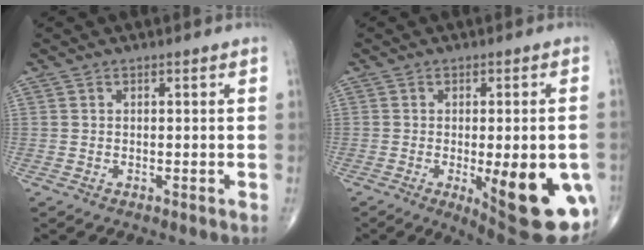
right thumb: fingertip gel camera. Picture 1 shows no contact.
{"total": 19.1, "force": [-5.2, 6.1, 17.4], "torque": [-0.169, -0.011, -0.043]}